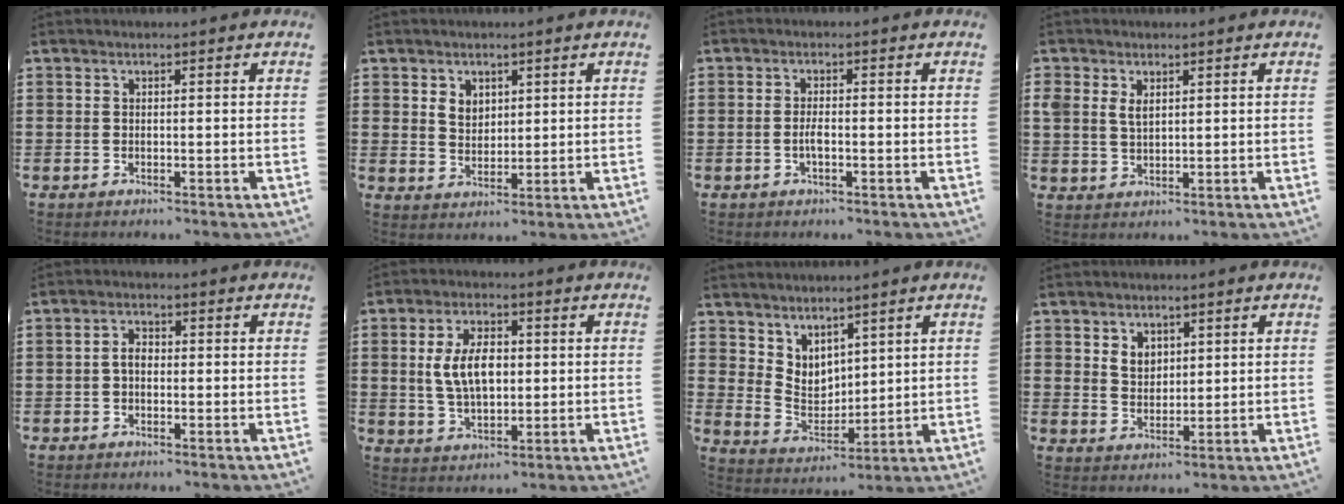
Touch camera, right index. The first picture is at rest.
{"total": 3.2, "force": [1.6, 2.5, 1.2], "torque": [-0.031, 0.009, 0.030]}
{"total": 2.3, "force": [-0.7, 0.7, 2.1], "torque": [-0.048, -0.001, -0.014]}
{"total": 3.0, "force": [1.3, 1.9, 1.8], "torque": [-0.042, 0.010, 0.024]}
{"total": 2.4, "force": [-0.4, 1.4, 1.9], "torque": [-0.044, 0.001, -0.011]}
{"total": 7.5, "force": [0.6, 4.1, 6.2], "torque": [-0.130, 0.007, 0.003]}
{"total": 4.7, "force": [3.7, 2.9, 0.4], "torque": [-0.028, -0.010, 0.071]}
{"total": 3.4, "force": [1.8, 2.6, 1.3], "torque": [-0.034, 0.010, 0.033]}